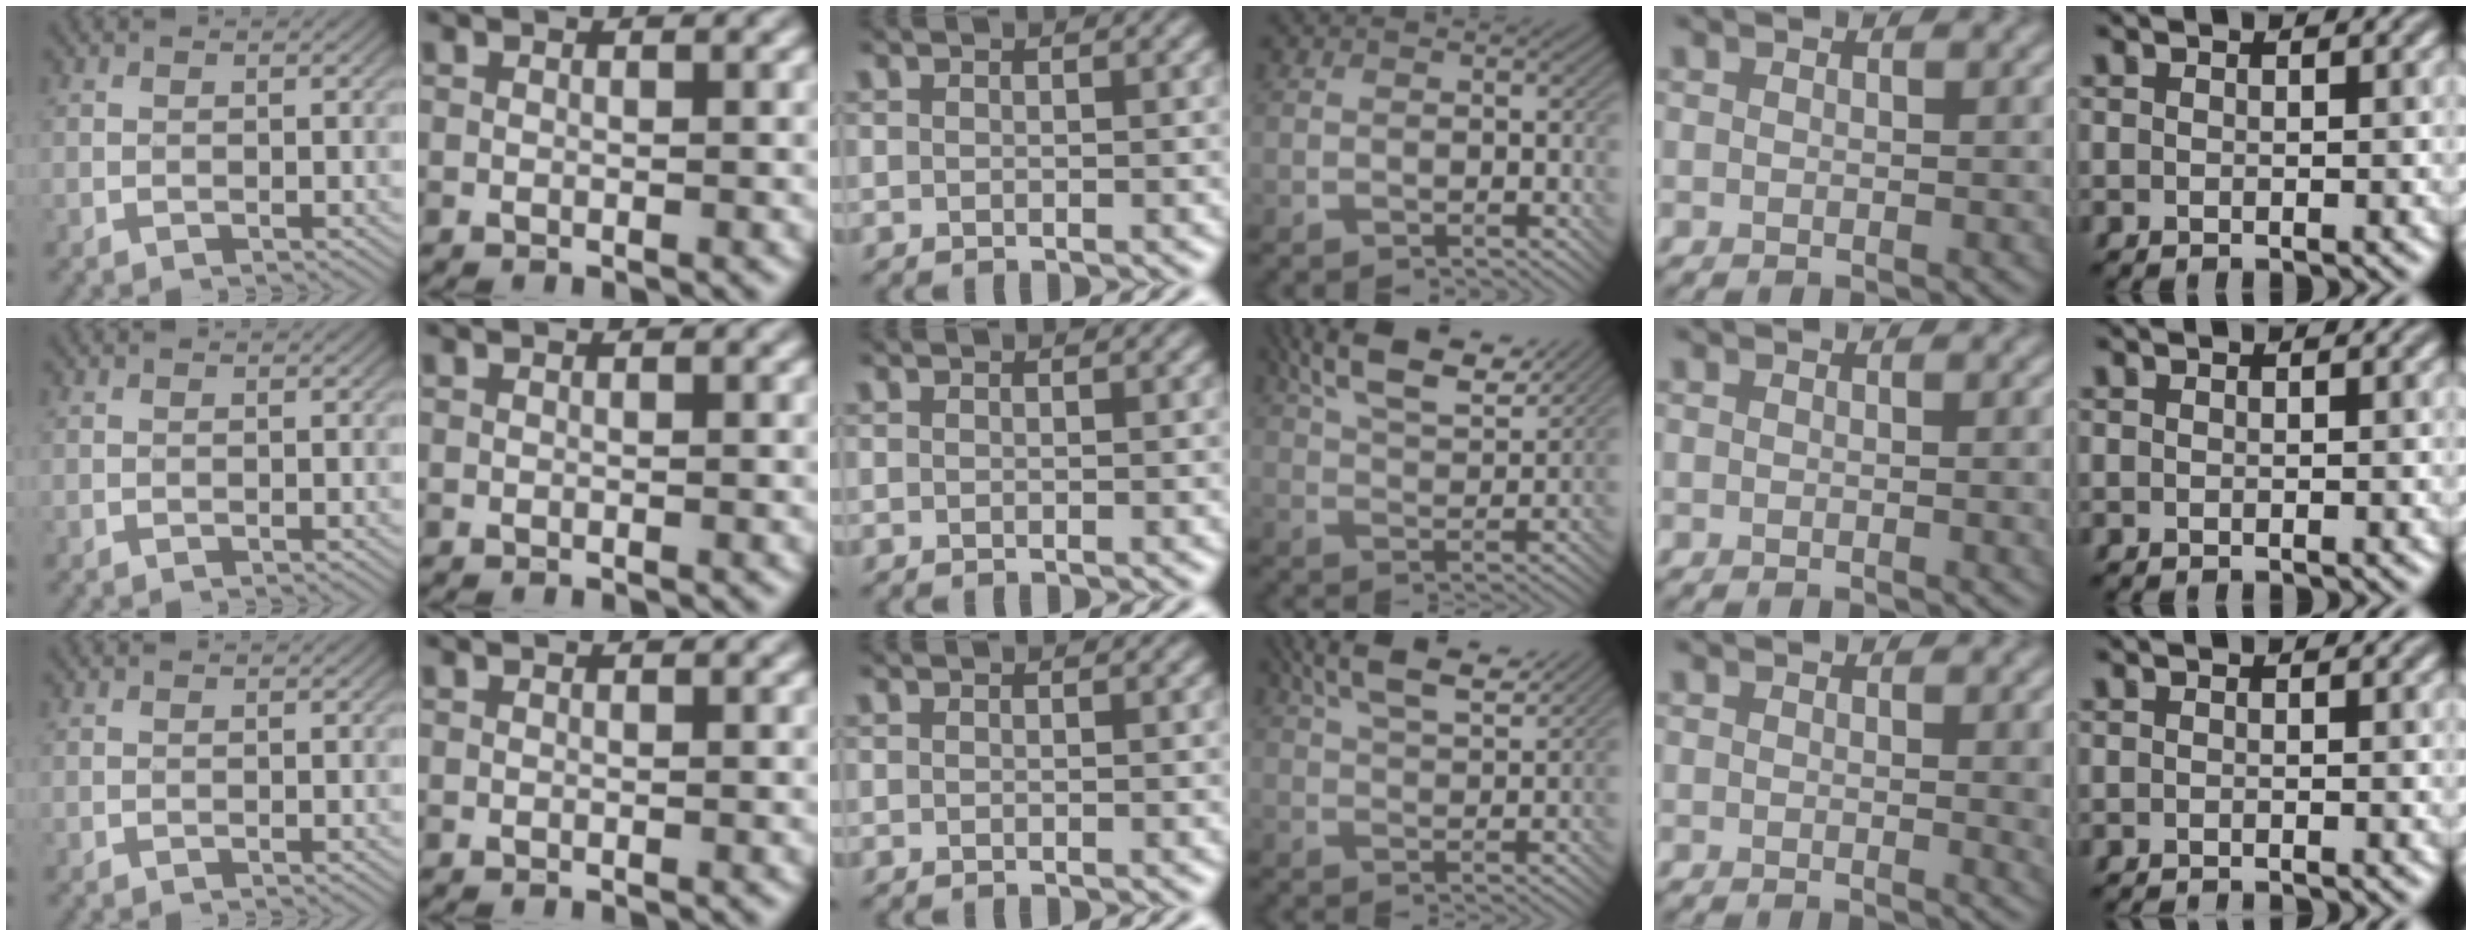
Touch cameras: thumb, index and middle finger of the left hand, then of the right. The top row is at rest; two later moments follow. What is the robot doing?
{"motion": "insert", "object": "bottle cap"}